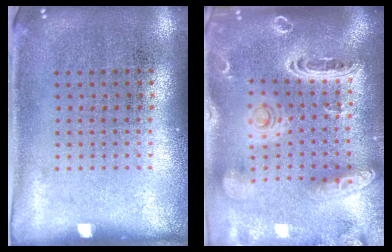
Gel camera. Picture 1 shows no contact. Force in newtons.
{"total": 3.7, "press": 2.9, "slide": 2.2}